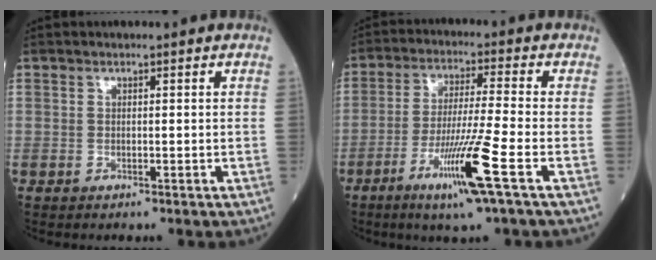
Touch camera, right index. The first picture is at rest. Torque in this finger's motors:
{"motor_torque": [1.72, -0.43, 0.90, 0.21]}